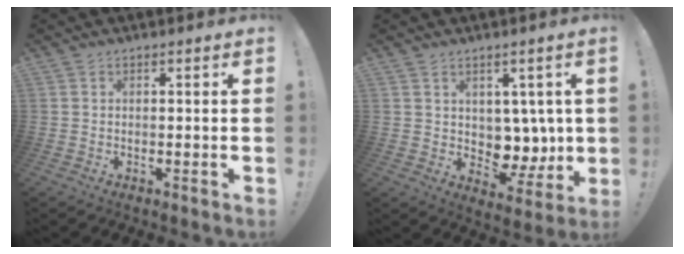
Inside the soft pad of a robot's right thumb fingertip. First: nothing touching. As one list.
[{"total": 8.4, "force": [4.1, 6.6, 3.0], "torque": [-0.034, -0.044, 0.089]}]